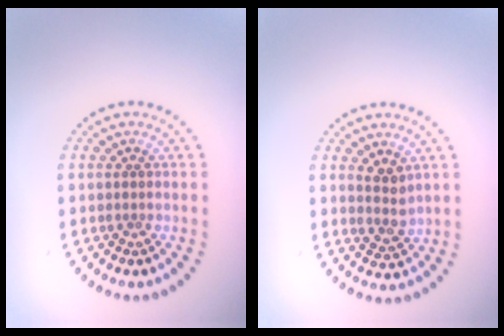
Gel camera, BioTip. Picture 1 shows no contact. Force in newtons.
{"total": 2.0, "press": 1.7, "slide": 1.0}